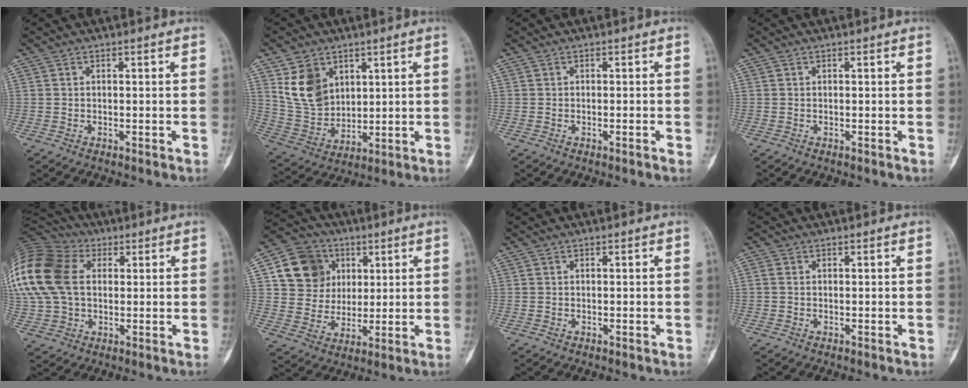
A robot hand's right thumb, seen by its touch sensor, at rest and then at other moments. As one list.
[{"total": 11.4, "force": [5.1, 8.2, 6.1], "torque": [-0.092, -0.025, 0.120]}, {"total": 0.6, "force": [-0.3, 0.1, 0.5], "torque": [-0.012, 0.003, -0.002]}, {"total": 0.0}, {"total": 25.3, "force": [5.9, 17.7, 17.1], "torque": [-0.416, 0.054, 0.114]}, {"total": 13.5, "force": [4.6, 11.7, 5.0], "torque": [-0.054, -0.003, 0.084]}, {"total": 0.0}, {"total": 0.8, "force": [0.0, 0.6, 0.6], "torque": [-0.011, 0.001, -0.002]}]